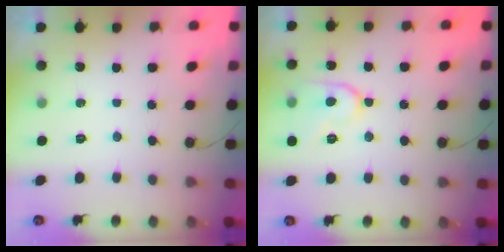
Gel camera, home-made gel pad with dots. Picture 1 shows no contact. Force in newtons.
{"total": 10.3, "press": 10.2, "slide": 0.8}